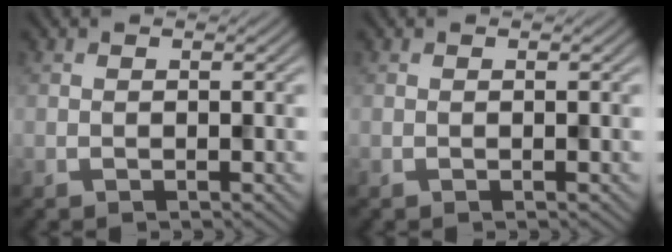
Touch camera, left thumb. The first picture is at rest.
{"total": 0.0}